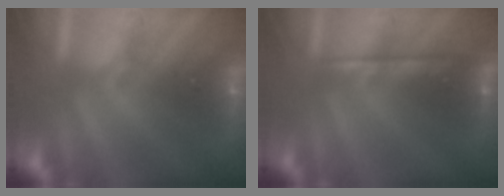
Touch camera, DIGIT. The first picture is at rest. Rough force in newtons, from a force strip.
{"total": 2.1}